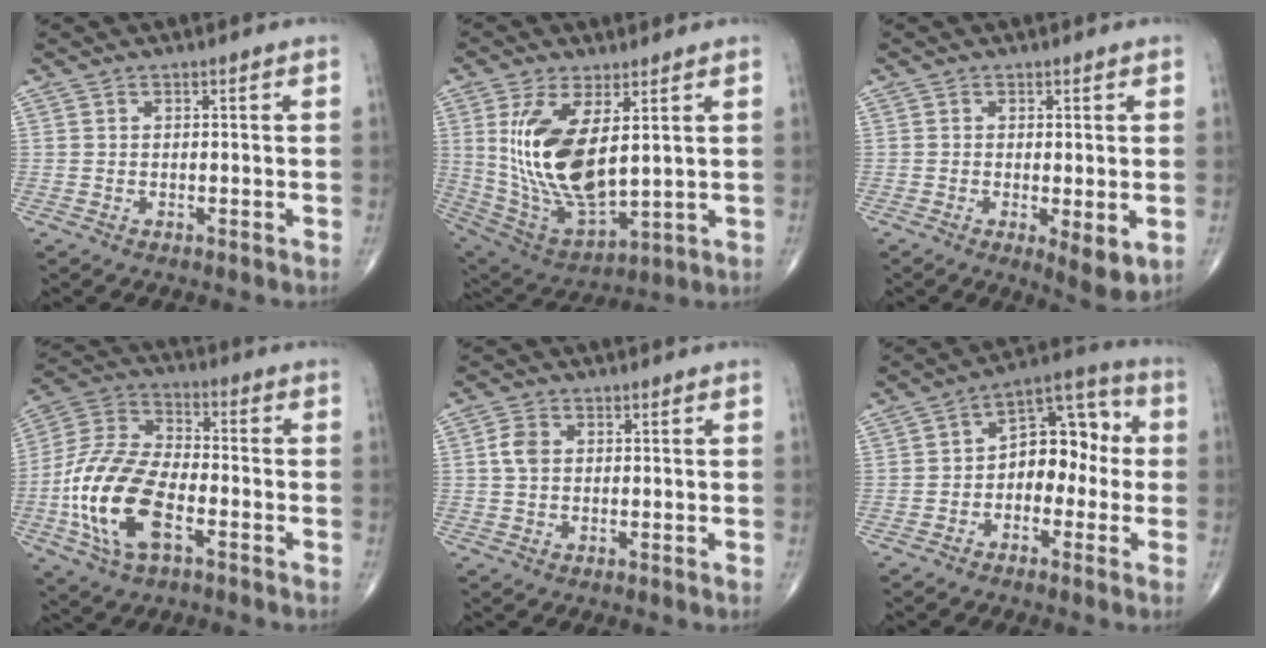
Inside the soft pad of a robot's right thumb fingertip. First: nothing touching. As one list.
[{"total": 17.2, "force": [3.6, 7.8, 14.9], "torque": [-0.289, -0.026, 0.091]}, {"total": 5.4, "force": [-1.1, 1.7, 5.0], "torque": [-0.078, -0.018, -0.016]}, {"total": 17.7, "force": [-5.6, 8.9, 14.3], "torque": [-0.297, 0.024, -0.109]}, {"total": 3.3, "force": [0.5, 2.4, 2.2], "torque": [-0.045, 0.004, 0.005]}, {"total": 11.4, "force": [-0.7, 7.4, 8.7], "torque": [-0.088, 0.043, -0.028]}]